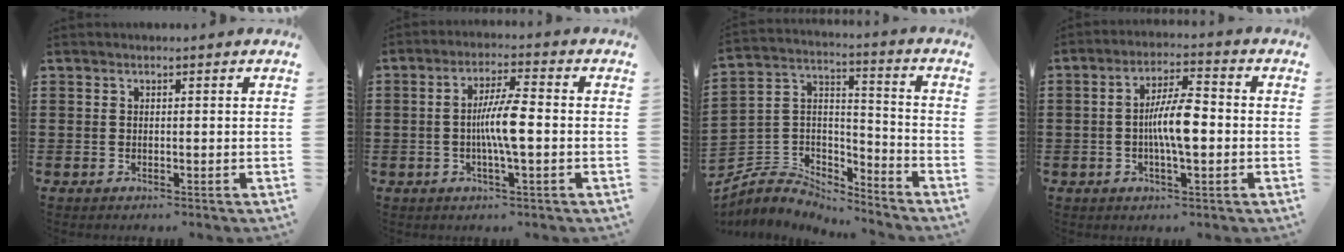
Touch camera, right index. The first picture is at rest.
{"total": 6.7, "force": [-0.8, 1.0, 6.6], "torque": [-0.122, 0.000, -0.020]}
{"total": 5.7, "force": [-5.2, 2.2, 0.2], "torque": [-0.027, -0.008, -0.110]}
{"total": 7.6, "force": [-0.9, 2.0, 7.3], "torque": [-0.142, 0.003, -0.022]}